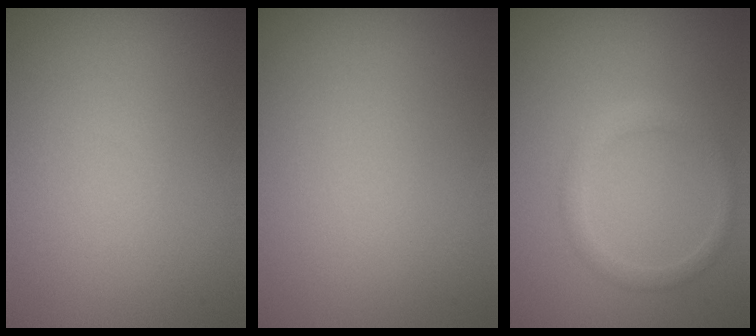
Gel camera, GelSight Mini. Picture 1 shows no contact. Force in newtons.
{"total": 0.0}
{"total": 1.9, "press": 1.8, "slide": 0.1}